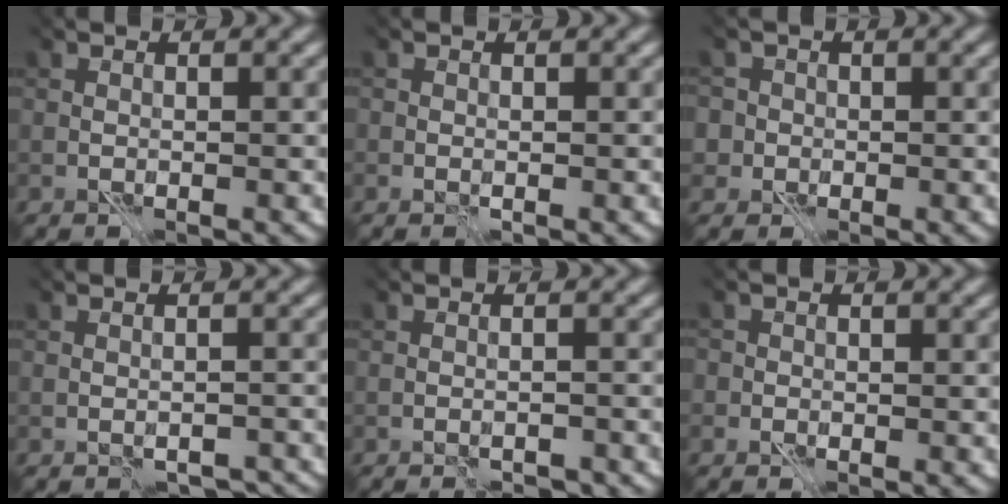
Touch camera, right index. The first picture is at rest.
{"total": 0.0}
{"total": 4.8, "force": [1.5, 4.2, 1.9], "torque": [-0.040, 0.030, 0.008]}
{"total": 1.4, "force": [-1.2, 0.7, -0.3], "torque": [0.028, 0.002, -0.009]}
{"total": 2.0, "force": [-2.0, 0.1, 0.1], "torque": [0.022, 0.005, -0.020]}
{"total": 1.2, "force": [-0.3, 1.1, 0.4], "torque": [0.001, 0.012, -0.012]}